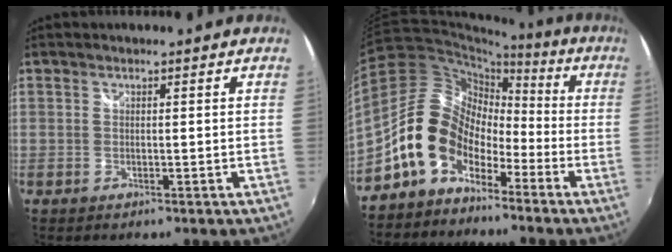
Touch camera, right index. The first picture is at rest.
{"total": 12.0, "force": [-6.9, 8.0, 5.7], "torque": [-0.104, 0.029, -0.131]}